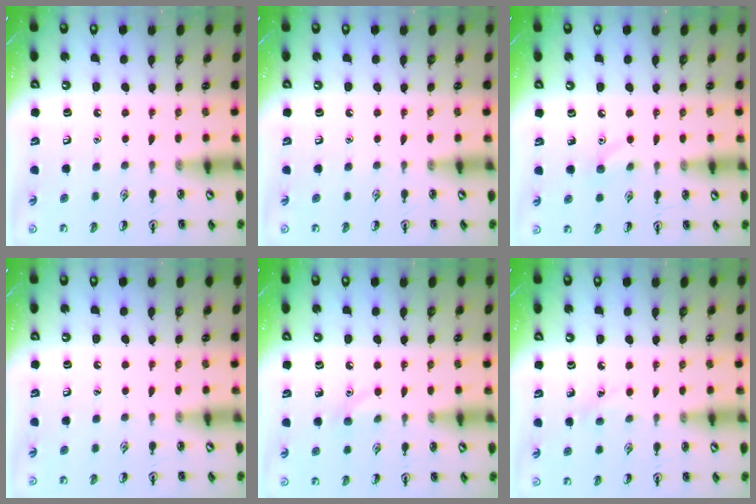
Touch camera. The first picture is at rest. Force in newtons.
{"total": 0.0}
{"total": 5.5, "press": 5.2, "slide": 1.8}
{"total": 0.0}
{"total": 6.2, "press": 5.9, "slide": 1.8}
{"total": 5.3, "press": 5.0, "slide": 1.6}